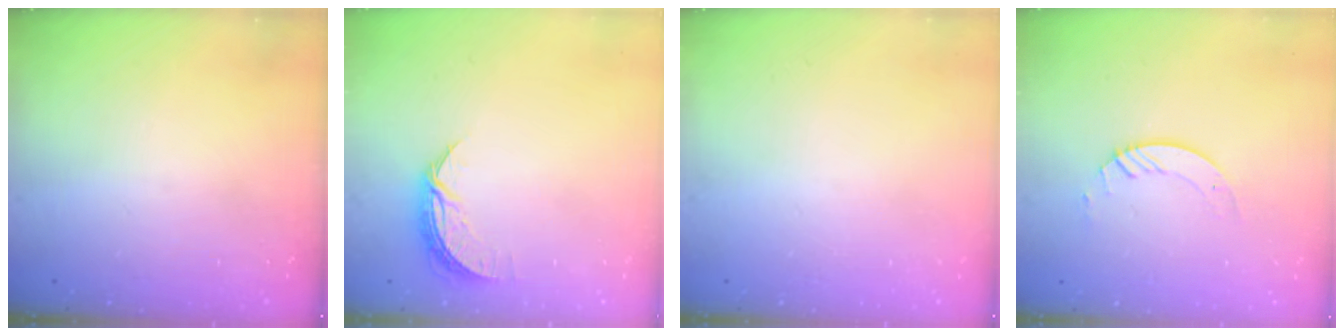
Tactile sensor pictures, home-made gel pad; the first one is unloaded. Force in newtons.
{"total": 7.2, "press": 7.1, "slide": 0.3}
{"total": 0.0}
{"total": 3.8, "press": 3.8, "slide": 0.4}